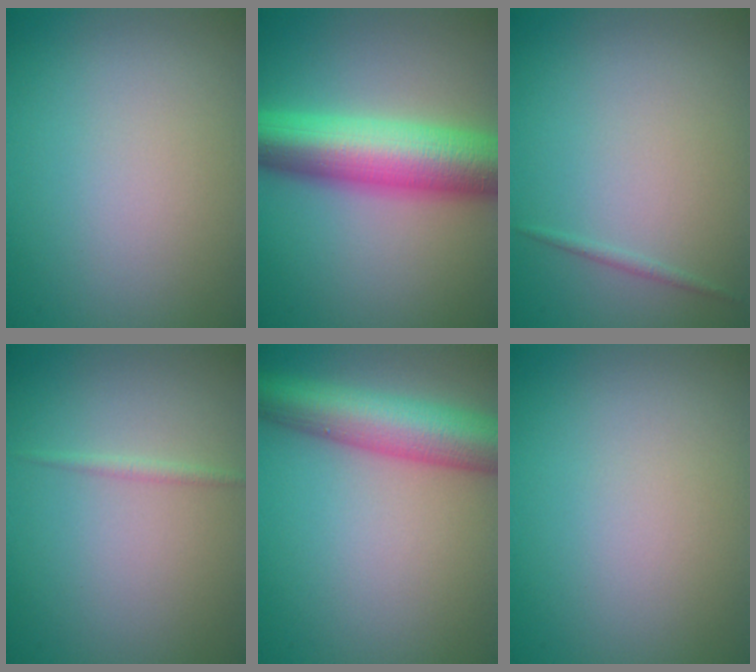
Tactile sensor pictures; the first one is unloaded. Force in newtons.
{"total": 10.4, "press": 10.4, "slide": 0.1}
{"total": 0.6, "press": 0.6, "slide": 0.1}
{"total": 0.7, "press": 0.7, "slide": 0.0}
{"total": 8.1, "press": 8.1, "slide": 0.3}
{"total": 0.0}